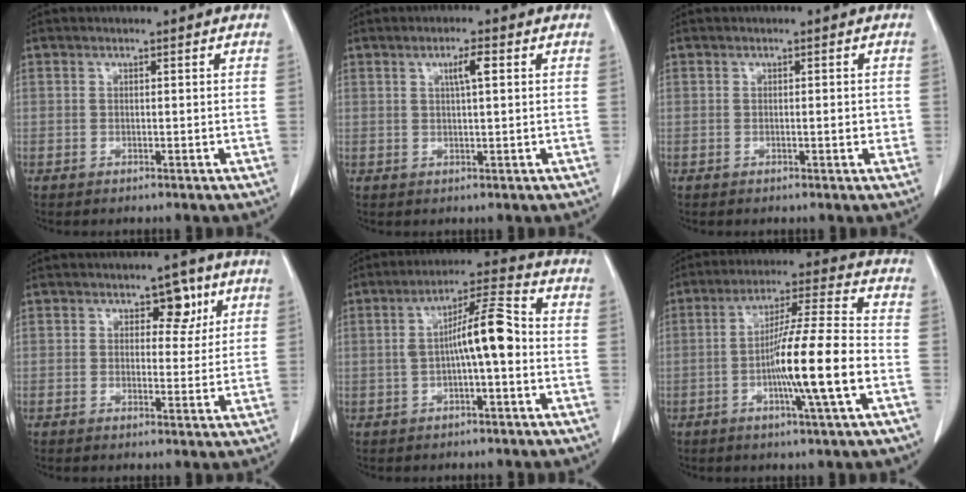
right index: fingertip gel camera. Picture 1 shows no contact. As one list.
[{"total": 2.8, "force": [0.9, 0.2, 2.6], "torque": [-0.045, 0.002, 0.016]}, {"total": 1.5, "force": [-0.2, 0.4, 1.4], "torque": [-0.021, 0.000, -0.002]}, {"total": 4.2, "force": [2.0, 2.5, 2.7], "torque": [-0.024, 0.006, 0.026]}, {"total": 8.3, "force": [-0.7, 1.1, 8.1], "torque": [-0.138, 0.027, -0.015]}, {"total": 13.5, "force": [-3.6, -0.7, 13.0], "torque": [-0.225, -0.004, -0.068]}]